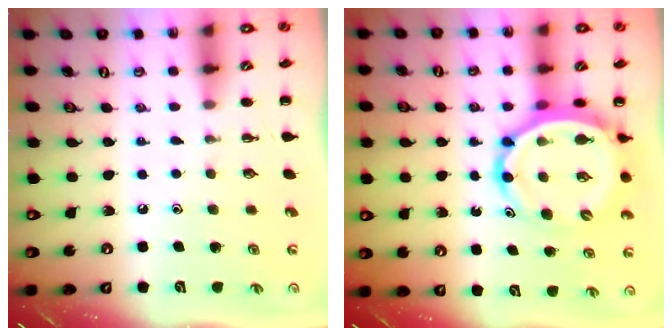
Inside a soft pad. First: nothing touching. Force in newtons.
{"total": 10.1, "press": 9.5, "slide": 3.3}